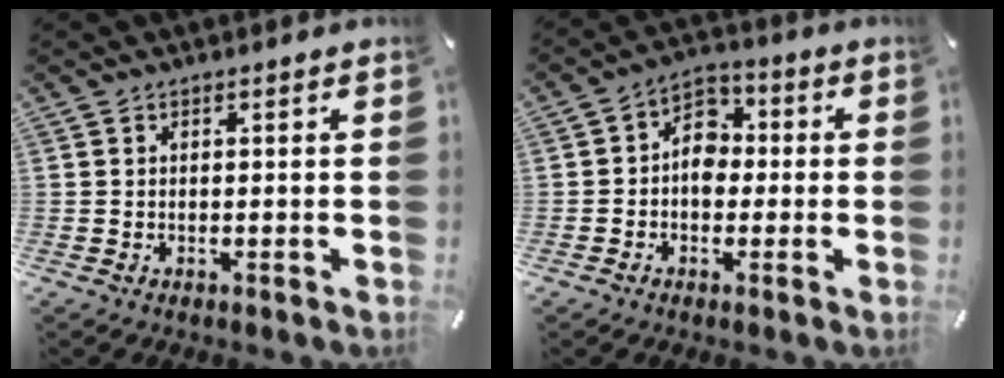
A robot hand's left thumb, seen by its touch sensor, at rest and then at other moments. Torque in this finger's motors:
{"motor_torque": [-0.07, 0.47, 0.58, -0.32, 0.14]}